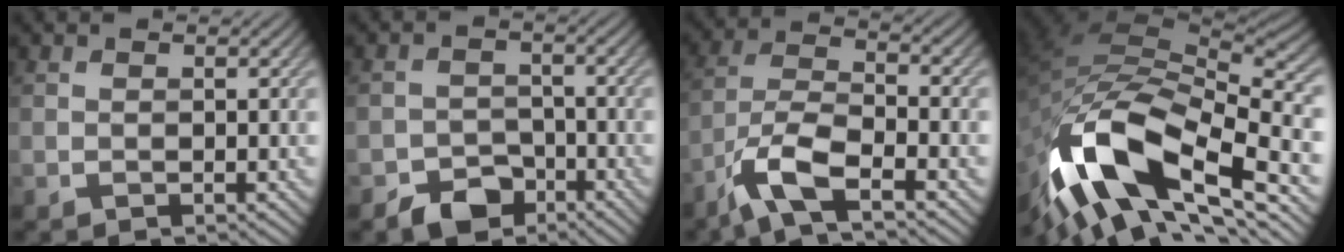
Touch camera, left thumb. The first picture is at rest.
{"total": 4.2, "force": [-3.0, 2.6, 1.5], "torque": [-0.021, 0.001, -0.061]}
{"total": 8.6, "force": [-5.3, 2.6, 6.3], "torque": [-0.130, 0.003, -0.118]}
{"total": 17.3, "force": [-6.0, 8.1, 14.0], "torque": [-0.312, -0.010, -0.103]}